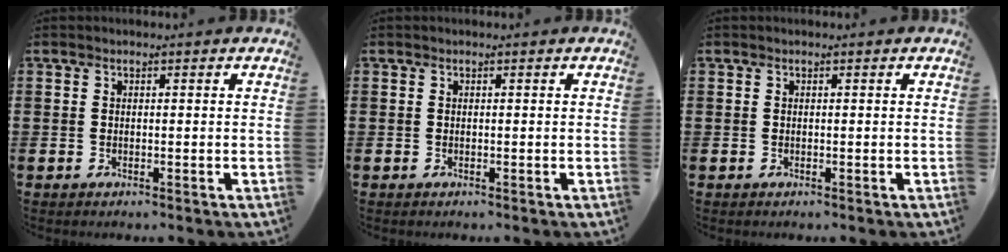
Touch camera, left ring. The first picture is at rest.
{"total": 0.0}
{"total": 0.0}